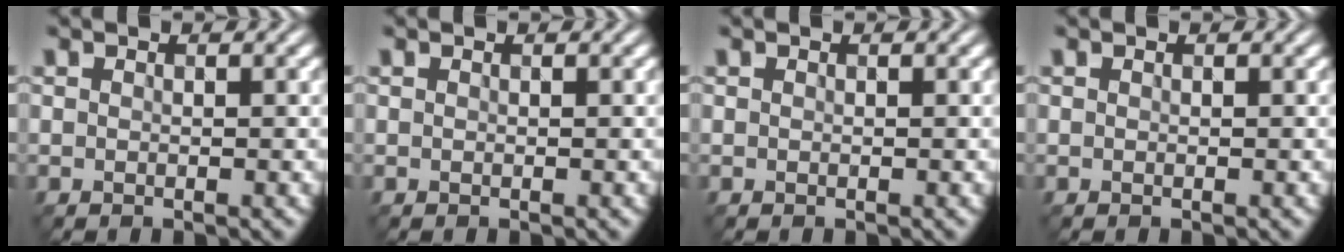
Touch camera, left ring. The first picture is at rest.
{"total": 0.0}
{"total": 0.0}
{"total": 0.0}